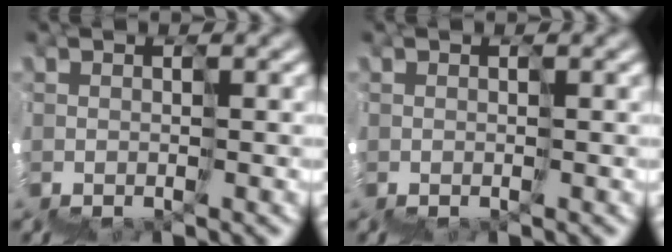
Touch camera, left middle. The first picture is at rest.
{"total": 0.0}